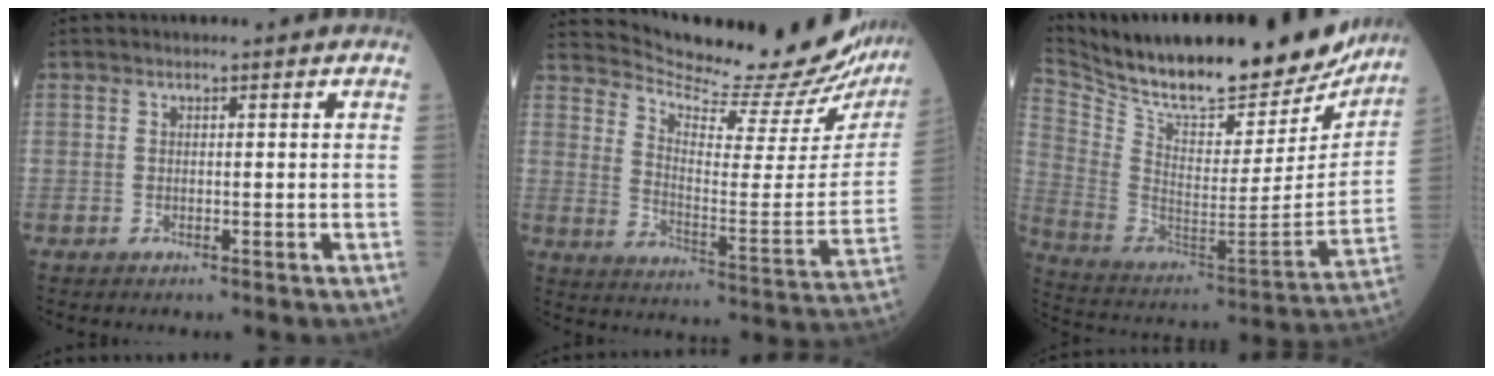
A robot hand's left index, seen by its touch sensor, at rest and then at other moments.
{"total": 24.7, "force": [23.4, 2.3, 7.5], "torque": [-0.126, -0.104, 0.307]}
{"total": 29.5, "force": [25.3, 7.5, 13.2], "torque": [-0.246, -0.044, 0.368]}